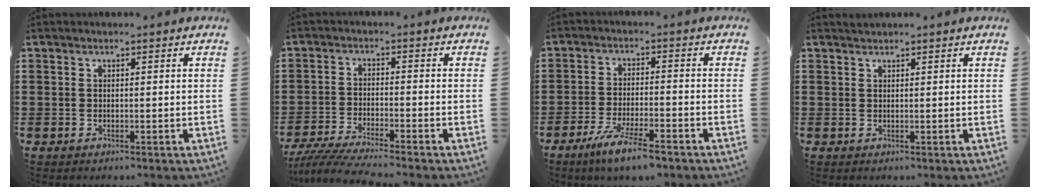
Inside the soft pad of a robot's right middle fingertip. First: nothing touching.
{"total": 4.8, "force": [-4.5, -0.3, 1.7], "torque": [-0.042, -0.018, -0.090]}
{"total": 6.2, "force": [-4.6, 0.3, 4.1], "torque": [-0.084, -0.012, -0.083]}
{"total": 0.7, "force": [0.6, 0.1, 0.0], "torque": [-0.003, 0.001, 0.012]}